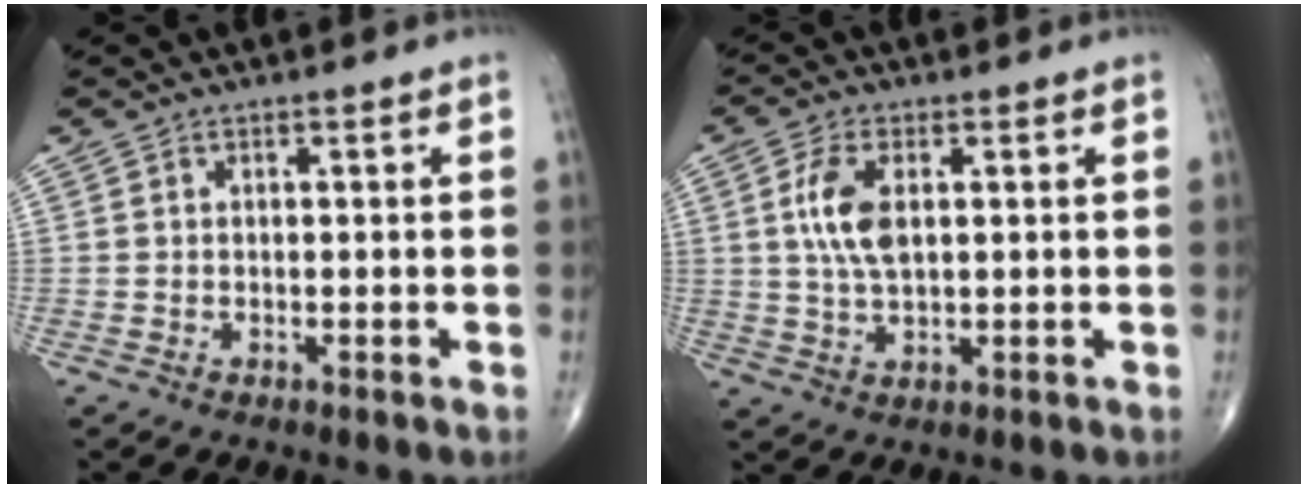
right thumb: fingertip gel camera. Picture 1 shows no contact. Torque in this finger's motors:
{"motor_torque": [0.41, 0.79, 0.64, 0.02, 0.03]}